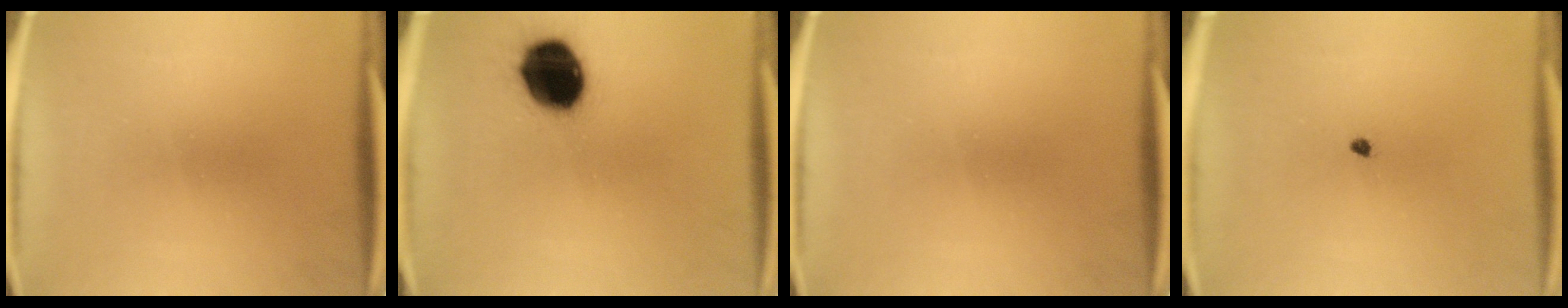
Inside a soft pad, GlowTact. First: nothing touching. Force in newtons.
{"total": 16.7}
{"total": 0.0}
{"total": 0.7}